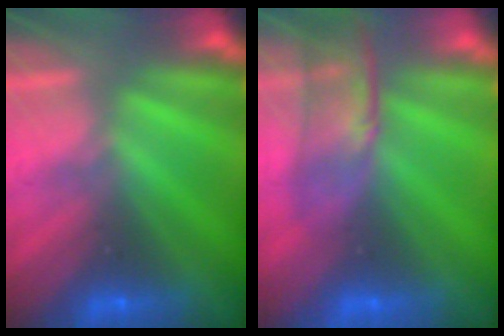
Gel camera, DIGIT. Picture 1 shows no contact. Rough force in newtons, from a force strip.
{"total": 3.5}